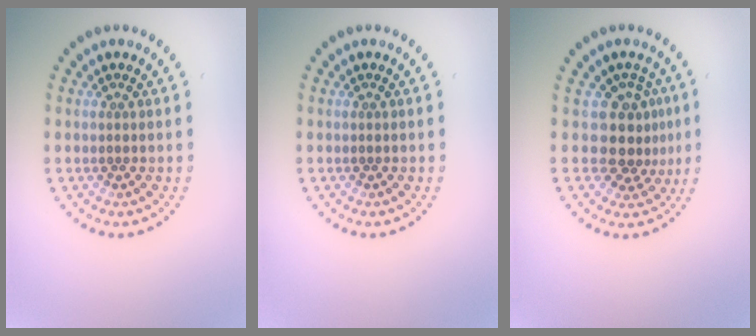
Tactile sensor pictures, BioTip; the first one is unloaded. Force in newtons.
{"total": 0.0}
{"total": 3.3, "press": 2.5, "slide": 2.2}